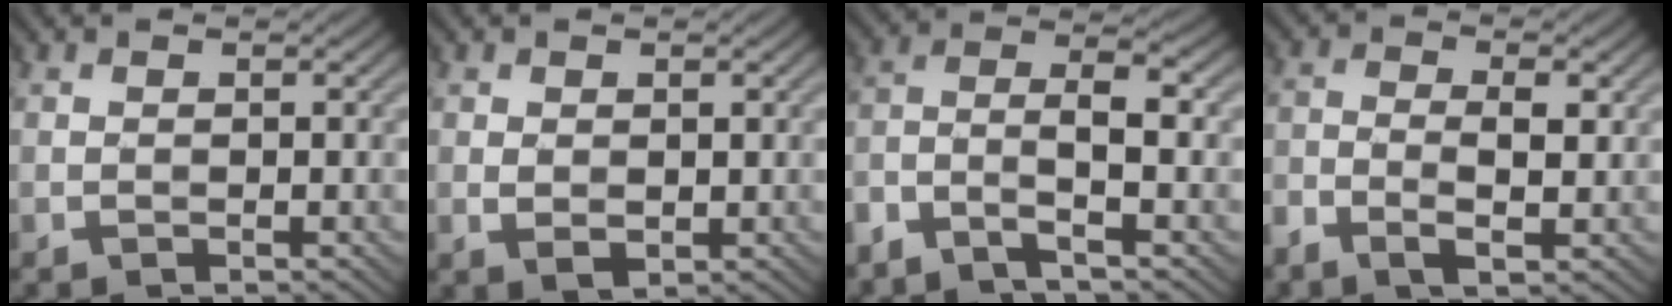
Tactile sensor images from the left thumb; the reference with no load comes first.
{"total": 1.8, "force": [0.2, 1.2, 1.3], "torque": [-0.028, -0.005, 0.009]}
{"total": 5.8, "force": [-3.5, 1.5, 4.4], "torque": [-0.088, 0.006, -0.083]}
{"total": 4.4, "force": [-1.4, 1.7, 3.8], "torque": [-0.084, -0.004, -0.028]}